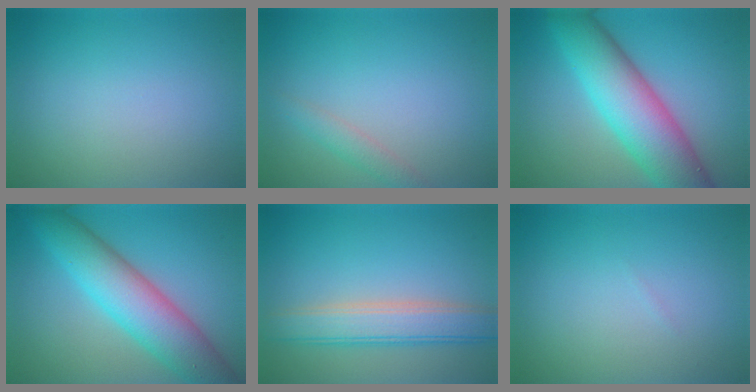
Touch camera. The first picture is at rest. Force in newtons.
{"total": 1.6, "press": 1.6, "slide": 0.2}
{"total": 9.6, "press": 9.6, "slide": 0.3}
{"total": 8.4, "press": 8.4, "slide": 0.3}
{"total": 4.9, "press": 4.9, "slide": 0.3}
{"total": 0.0}